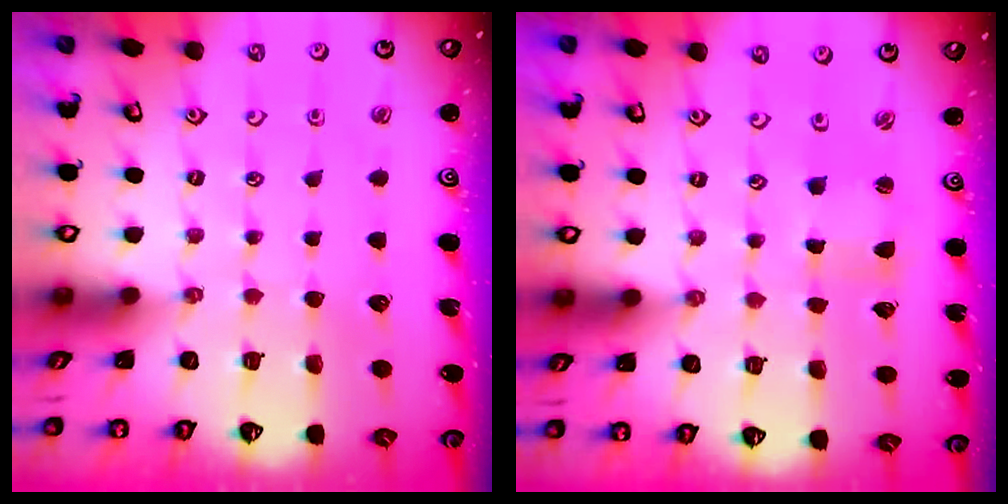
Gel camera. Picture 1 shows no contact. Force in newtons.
{"total": 1.2, "press": 1.1, "slide": 0.3}